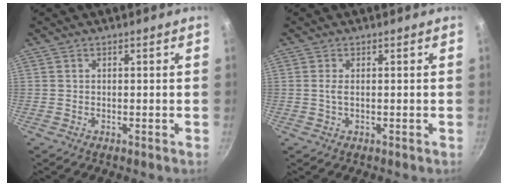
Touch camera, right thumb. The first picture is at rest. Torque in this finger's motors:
{"motor_torque": [-0.51, 0.05, 0.05, 0.52, -0.05]}